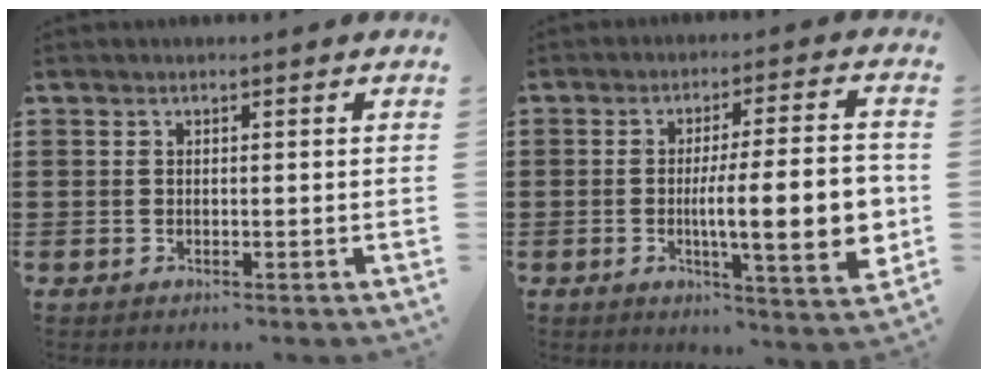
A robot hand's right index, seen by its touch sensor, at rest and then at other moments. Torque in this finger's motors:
{"motor_torque": [2.14, 0.00, 1.05, 0.17]}